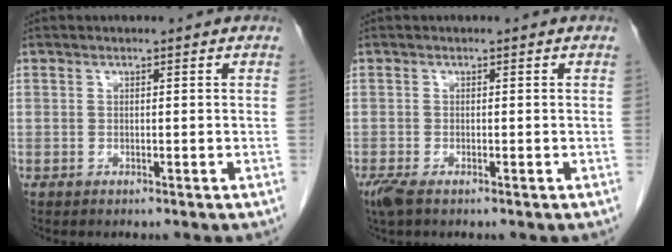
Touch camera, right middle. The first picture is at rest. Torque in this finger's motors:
{"motor_torque": [0.40, -0.17, 0.14, 0.04]}